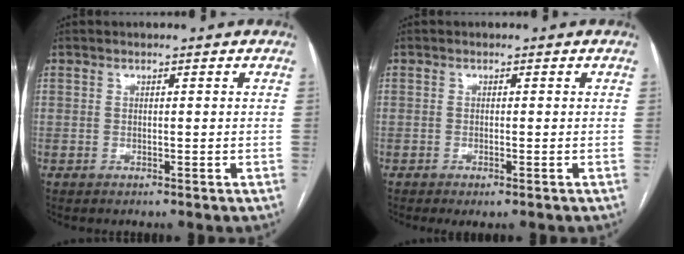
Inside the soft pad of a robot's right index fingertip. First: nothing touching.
{"total": 1.7, "force": [-1.1, 0.3, 1.3], "torque": [-0.018, -0.004, -0.015]}